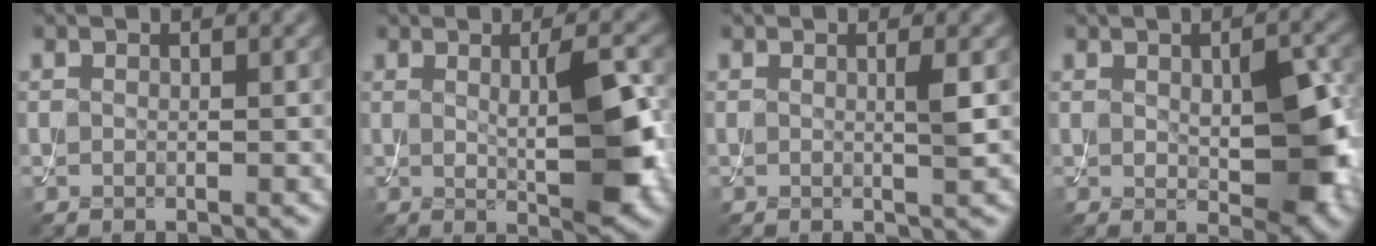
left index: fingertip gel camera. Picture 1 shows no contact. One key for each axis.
{"total": 6.2, "fx": 0.4, "fy": 1.2, "fz": 6.1, "tx": -0.087, "ty": -0.002, "tz": 0.011}
{"total": 1.2, "fx": 0.2, "fy": 0.1, "fz": 1.2, "tx": -0.019, "ty": 0.000, "tz": -0.001}
{"total": 5.8, "fx": 0.2, "fy": 2.5, "fz": 5.3, "tx": -0.076, "ty": -0.002, "tz": 0.011}